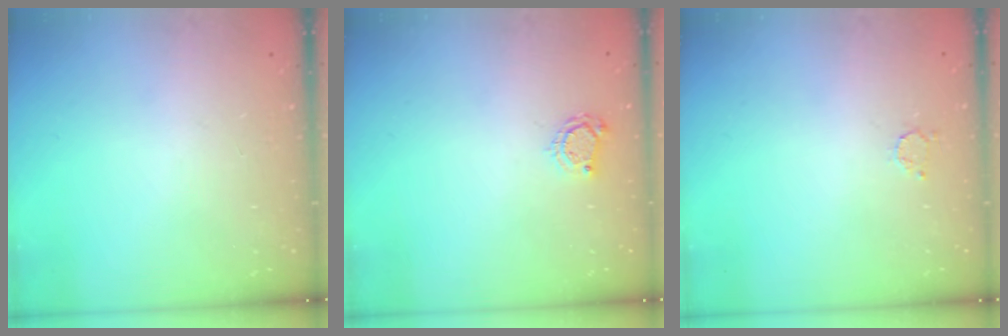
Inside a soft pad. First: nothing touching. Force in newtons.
{"total": 4.3, "press": 4.2, "slide": 0.5}
{"total": 1.7, "press": 1.7, "slide": 0.3}